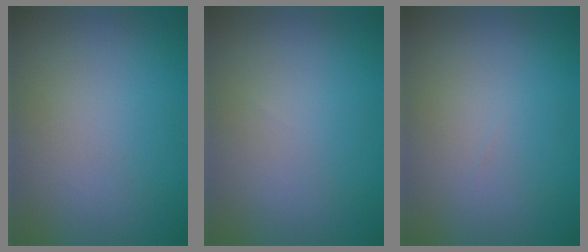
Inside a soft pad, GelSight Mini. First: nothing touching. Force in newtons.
{"total": 0.0}
{"total": 0.0}